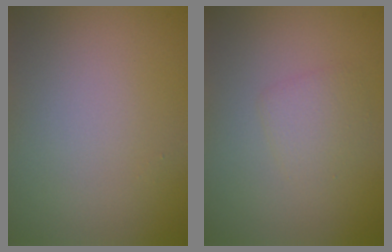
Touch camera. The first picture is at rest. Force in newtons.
{"total": 1.6, "press": 1.6, "slide": 0.0}